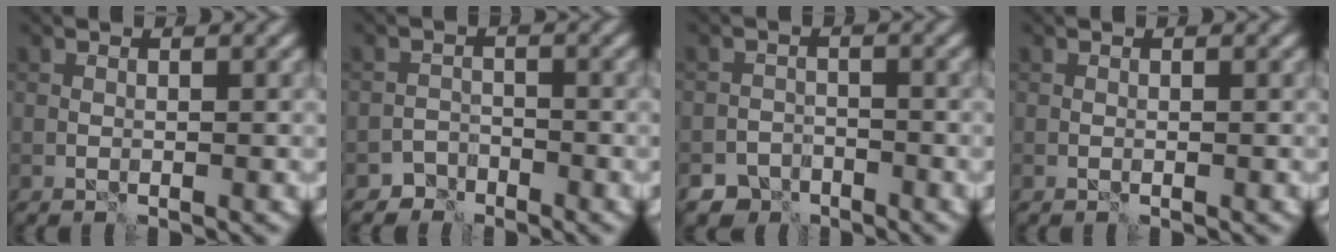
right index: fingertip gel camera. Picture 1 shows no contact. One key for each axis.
{"total": 2.0, "fx": -1.7, "fy": 1.1, "fz": -0.3, "tx": 0.018, "ty": 0.008, "tz": -0.030}
{"total": 4.1, "fx": -3.4, "fy": 2.3, "fz": 0.3, "tx": 0.016, "ty": 0.003, "tz": -0.051}
{"total": 0.0}